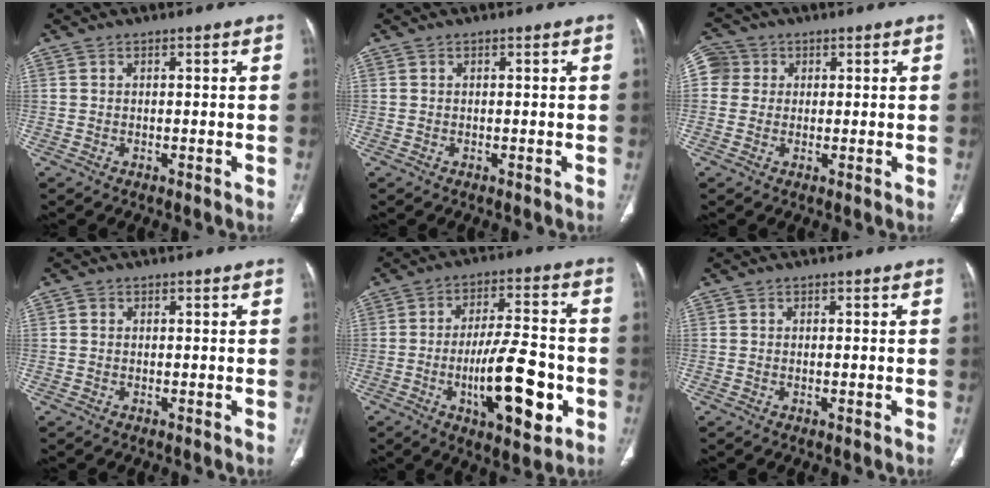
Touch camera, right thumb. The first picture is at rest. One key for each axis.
{"total": 0.0}
{"total": 4.9, "fx": 1.1, "fy": 4.6, "fz": 1.0, "tx": -0.005, "ty": 0.008, "tz": 0.019}
{"total": 0.8, "fx": 0.1, "fy": 0.7, "fz": 0.3, "tx": -0.003, "ty": 0.000, "tz": 0.001}
{"total": 16.7, "fx": -4.9, "fy": 5.9, "fz": 14.8, "tx": -0.218, "ty": 0.022, "tz": -0.072}
{"total": 0.6, "fx": -0.1, "fy": 0.1, "fz": 0.6, "tx": -0.009, "ty": -0.002, "tz": -0.002}